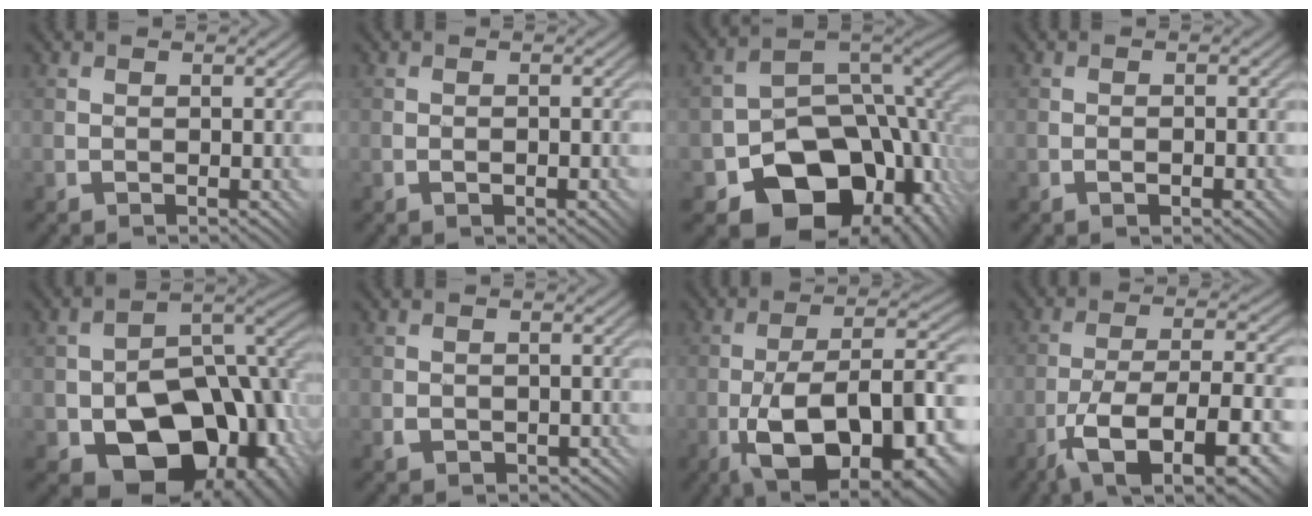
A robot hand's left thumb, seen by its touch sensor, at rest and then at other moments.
{"total": 1.2, "force": [-0.6, 0.5, 1.0], "torque": [-0.011, 0.008, -0.006]}
{"total": 15.0, "force": [-6.4, 10.4, 8.7], "torque": [-0.123, -0.040, -0.089]}
{"total": 1.6, "force": [-0.8, 0.6, 1.3], "torque": [-0.012, 0.010, -0.011]}
{"total": 17.0, "force": [-5.9, 11.2, 11.3], "torque": [-0.164, -0.038, -0.066]}
{"total": 1.1, "force": [-0.7, 0.8, 0.2], "torque": [-0.005, 0.000, -0.012]}
{"total": 16.2, "force": [-5.7, 6.3, 13.8], "torque": [-0.215, 0.006, -0.091]}
{"total": 12.8, "force": [-7.3, 3.1, 10.0], "torque": [-0.173, 0.006, -0.122]}